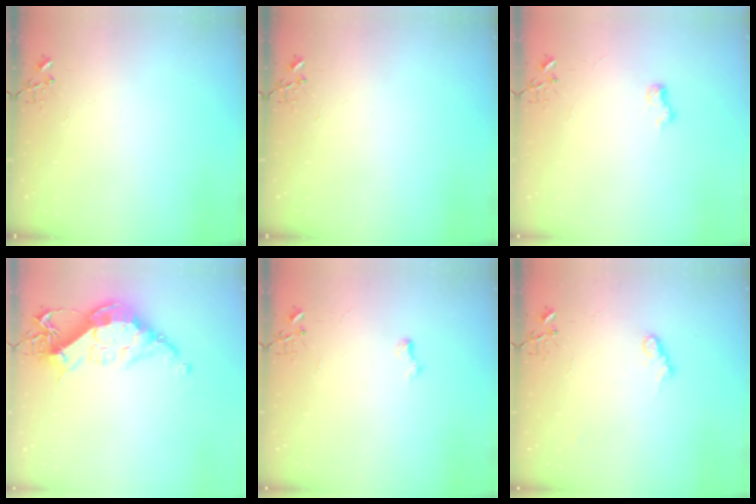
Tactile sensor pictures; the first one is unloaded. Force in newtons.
{"total": 0.0}
{"total": 6.3, "press": 6.3, "slide": 0.8}
{"total": 18.5, "press": 18.4, "slide": 1.5}
{"total": 6.0, "press": 6.0, "slide": 0.7}
{"total": 7.6, "press": 7.6, "slide": 0.5}